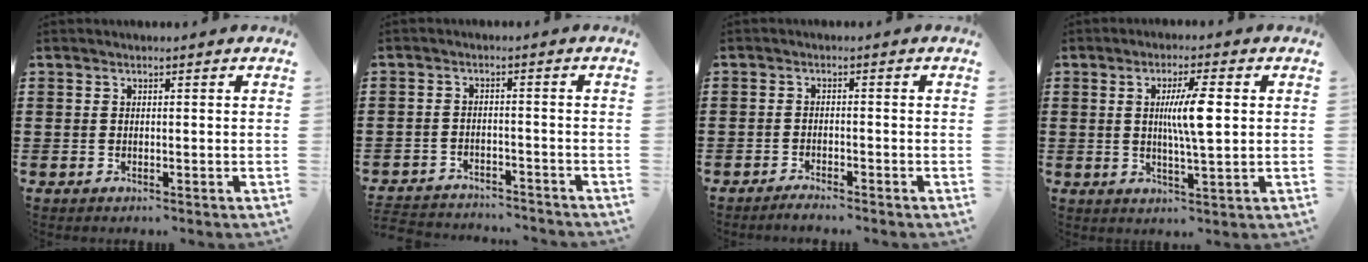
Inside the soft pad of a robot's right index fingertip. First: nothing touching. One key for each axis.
{"total": 3.1, "fx": -3.1, "fy": 0.2, "fz": 0.0, "tx": -0.006, "ty": -0.001, "tz": -0.067}
{"total": 1.6, "fx": -1.6, "fy": 0.0, "fz": 0.1, "tx": -0.006, "ty": 0.003, "tz": -0.032}
{"total": 6.8, "fx": 1.0, "fy": 0.9, "fz": 6.7, "tx": -0.125, "ty": 0.001, "tz": 0.012}